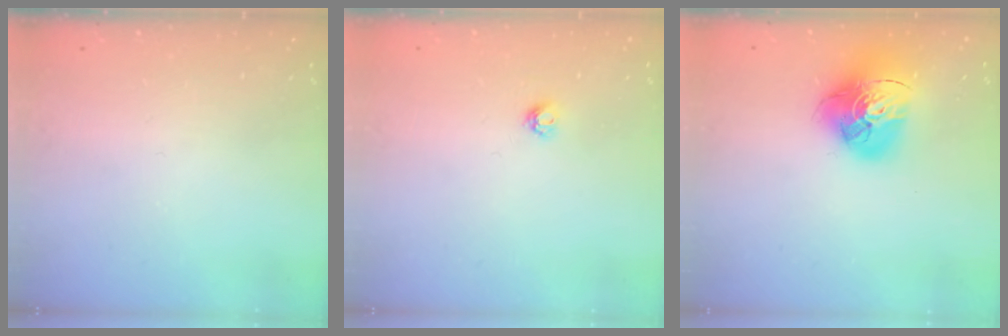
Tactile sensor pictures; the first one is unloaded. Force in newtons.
{"total": 3.8, "press": 3.8, "slide": 0.5}
{"total": 17.2, "press": 17.0, "slide": 1.9}